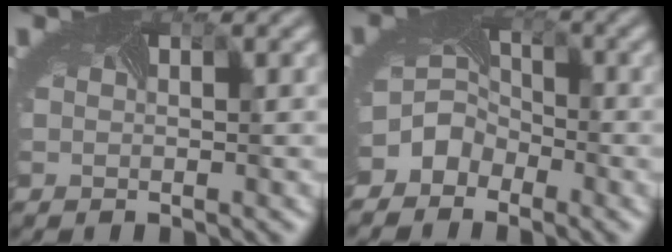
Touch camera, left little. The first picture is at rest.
{"total": 4.0, "force": [-2.8, 2.7, 0.8], "torque": [0.003, 0.000, -0.056]}